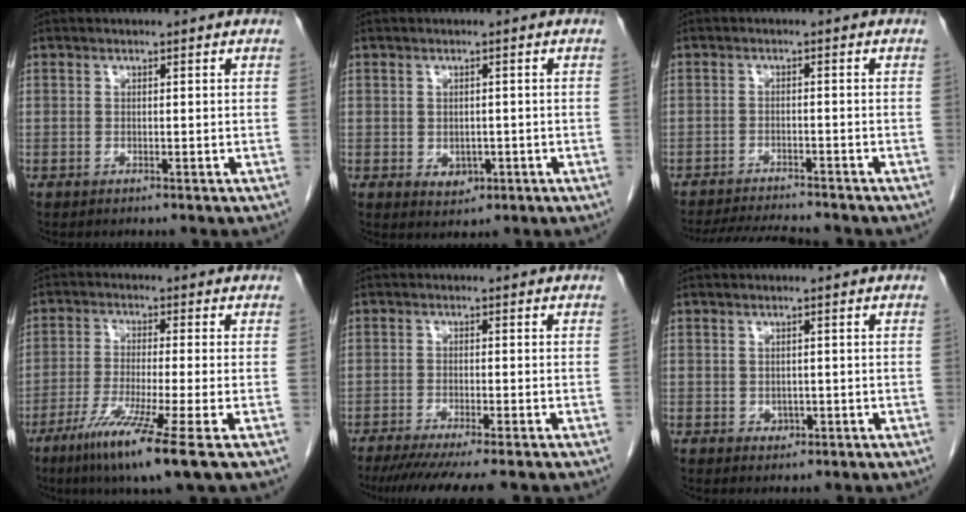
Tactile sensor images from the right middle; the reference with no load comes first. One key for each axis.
{"total": 2.6, "fx": -0.7, "fy": 2.0, "fz": 1.5, "tx": -0.020, "ty": 0.000, "tz": 0.001}
{"total": 8.8, "fx": -8.3, "fy": 0.6, "fz": 2.9, "tx": -0.045, "ty": -0.010, "tz": -0.127}
{"total": 10.3, "fx": -5.8, "fy": -1.1, "fz": 8.5, "tx": -0.159, "ty": -0.036, "tz": -0.105}
{"total": 10.8, "fx": -9.1, "fy": 0.6, "fz": 5.8, "tx": -0.070, "ty": -0.023, "tz": -0.134}
{"total": 1.2, "fx": -0.2, "fy": 1.0, "fz": 0.6, "tx": -0.011, "ty": 0.001, "tz": 0.001}